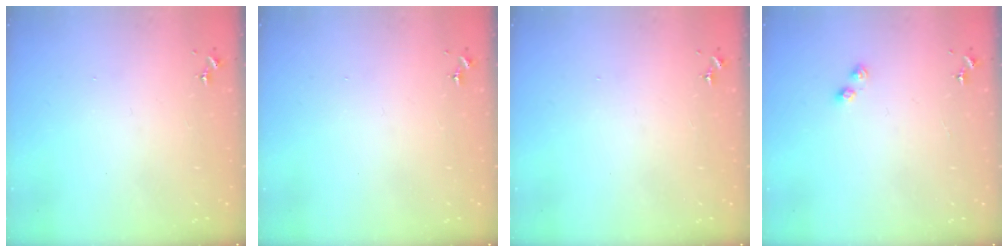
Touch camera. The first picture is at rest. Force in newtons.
{"total": 0.0}
{"total": 0.0}
{"total": 2.8, "press": 2.8, "slide": 0.4}